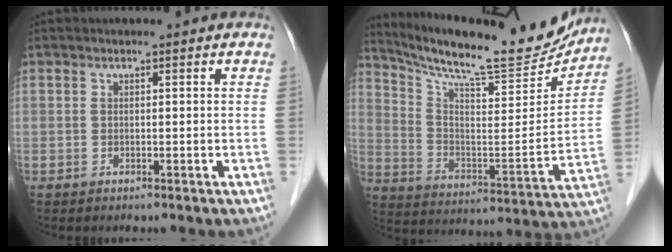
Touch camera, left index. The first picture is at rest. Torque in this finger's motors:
{"motor_torque": [-0.02, -0.25, 0.21, 0.06]}